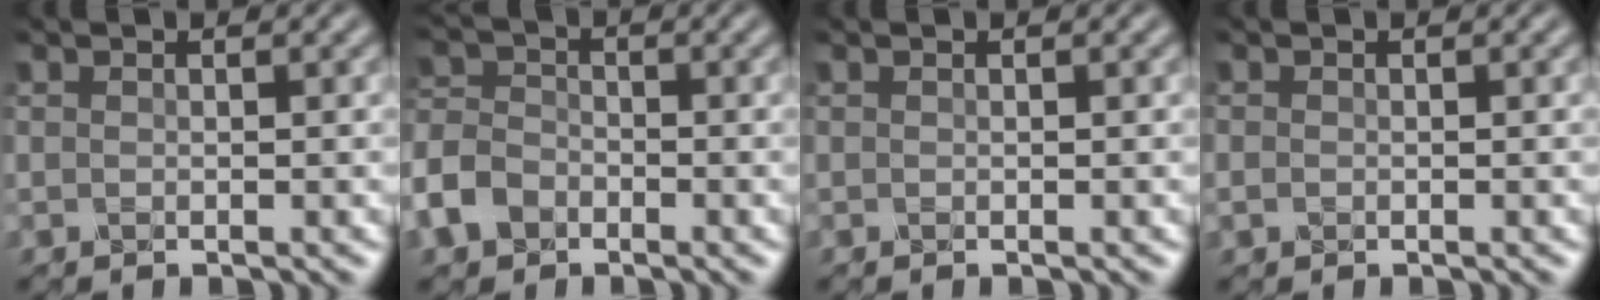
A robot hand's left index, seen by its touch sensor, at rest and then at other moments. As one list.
[{"total": 4.9, "force": [-2.7, 3.4, 2.2], "torque": [-0.059, -0.001, -0.069]}, {"total": 0.0}, {"total": 0.8, "force": [-0.2, 0.7, 0.3], "torque": [-0.005, -0.003, -0.005]}]